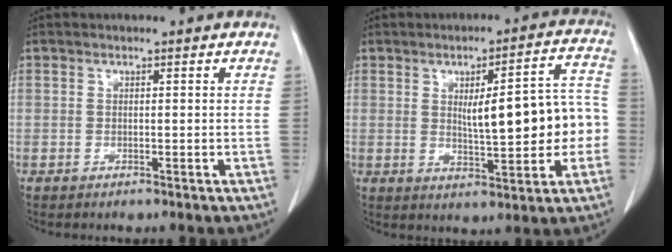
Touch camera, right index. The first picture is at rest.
{"total": 12.5, "force": [-0.4, 3.0, 12.1], "torque": [-0.159, 0.029, 0.005]}